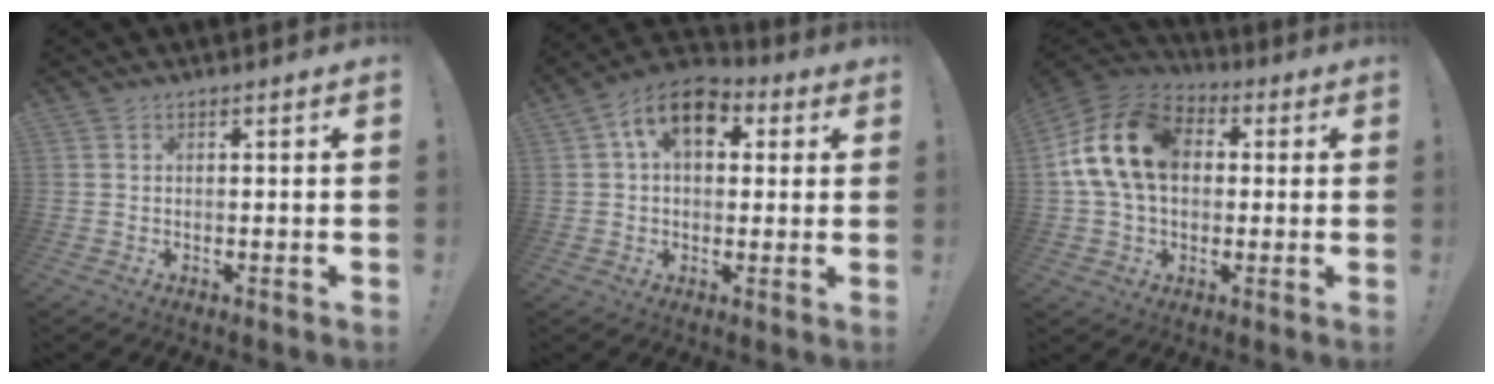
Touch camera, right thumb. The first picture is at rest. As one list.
[{"total": 11.7, "force": [4.1, 7.5, 8.0], "torque": [-0.129, 0.001, 0.077]}, {"total": 17.9, "force": [3.4, 12.4, 12.4], "torque": [-0.224, 0.011, 0.065]}]